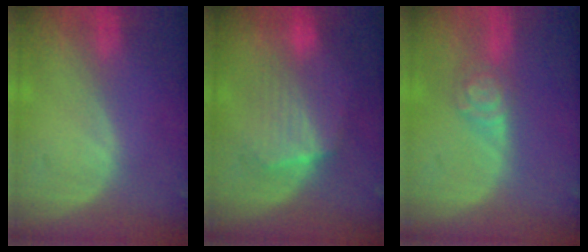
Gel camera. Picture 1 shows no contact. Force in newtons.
{"total": 7.1, "press": 7.0, "slide": 1.3}
{"total": 4.3, "press": 4.0, "slide": 1.7}